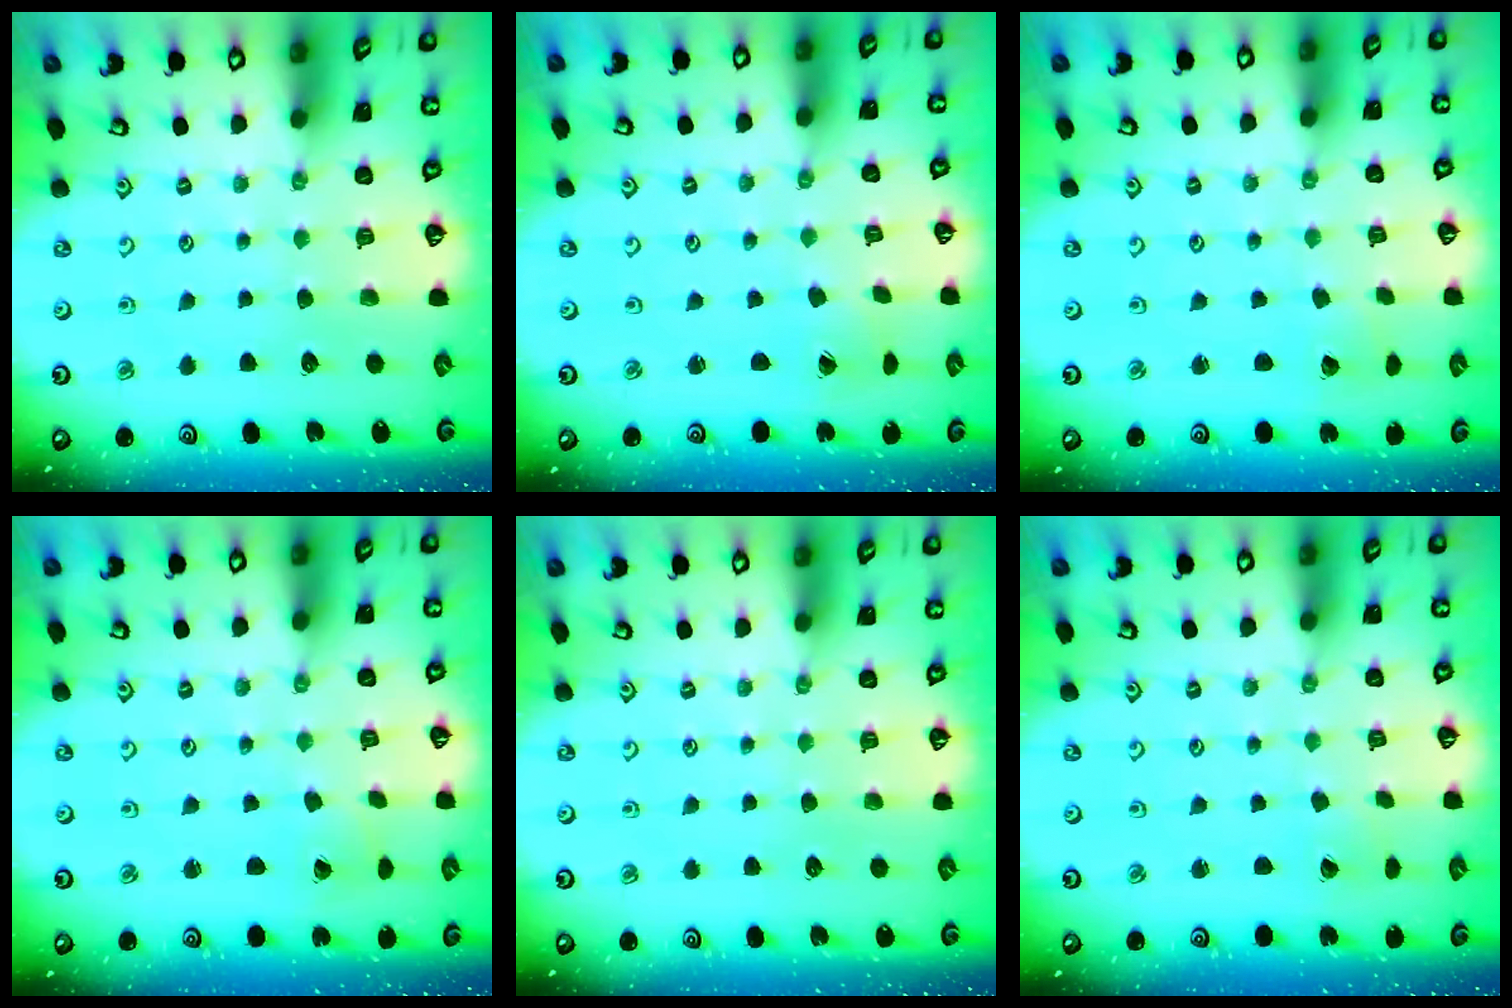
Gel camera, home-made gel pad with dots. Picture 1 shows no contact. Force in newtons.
{"total": 1.7, "press": 1.7, "slide": 0.1}
{"total": 2.7, "press": 2.7, "slide": 0.0}
{"total": 2.2, "press": 2.2, "slide": 0.2}
{"total": 0.0}
{"total": 0.0}